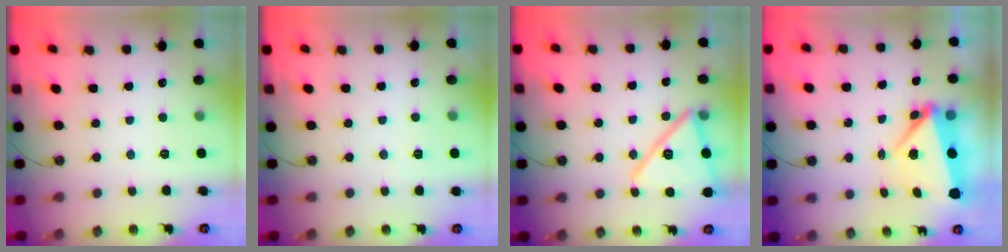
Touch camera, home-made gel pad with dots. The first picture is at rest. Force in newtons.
{"total": 2.0, "press": 1.9, "slide": 0.8}
{"total": 16.7, "press": 16.7, "slide": 1.0}
{"total": 6.2, "press": 5.6, "slide": 2.6}